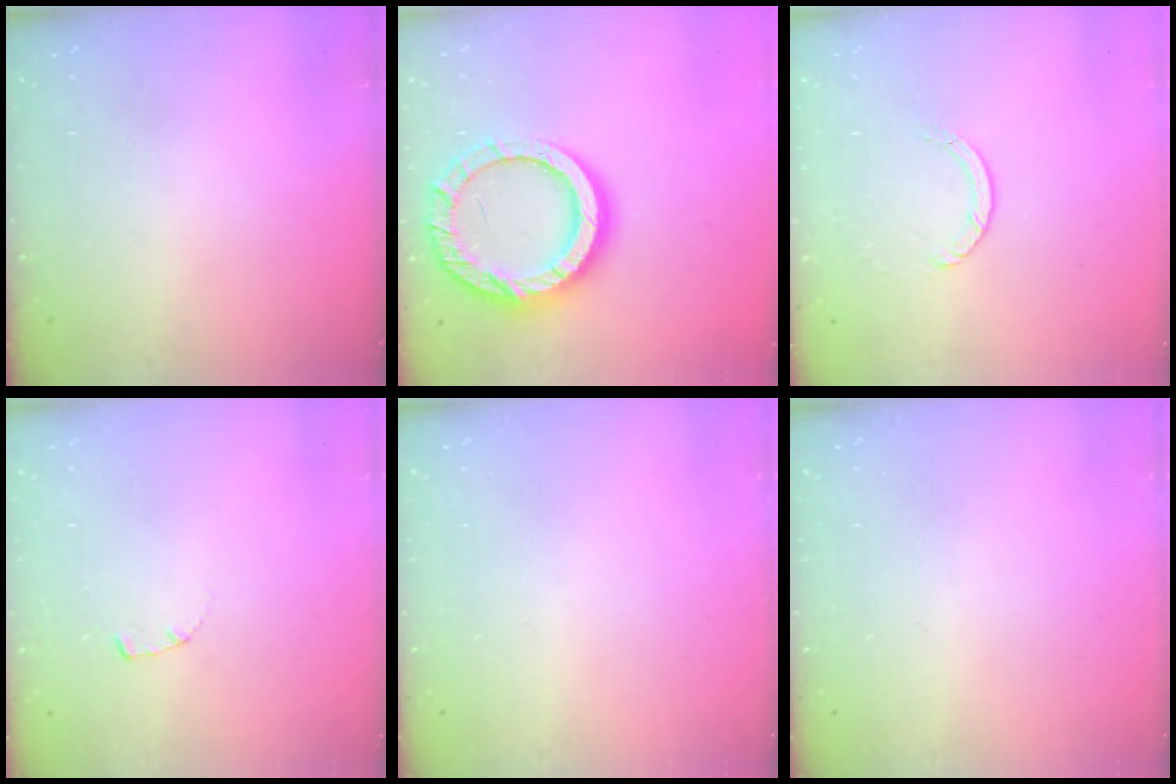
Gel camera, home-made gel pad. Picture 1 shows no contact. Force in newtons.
{"total": 16.4, "press": 16.3, "slide": 1.6}
{"total": 1.1, "press": 1.1, "slide": 0.1}
{"total": 1.7, "press": 1.7, "slide": 0.2}
{"total": 0.0}
{"total": 0.0}